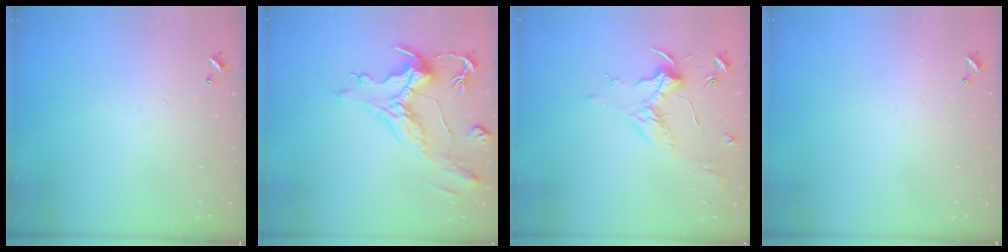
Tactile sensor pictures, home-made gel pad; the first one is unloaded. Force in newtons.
{"total": 1.9, "press": 0.9, "slide": 1.7}
{"total": 1.8, "press": 1.7, "slide": 0.8}
{"total": 1.0, "press": 0.9, "slide": 0.5}